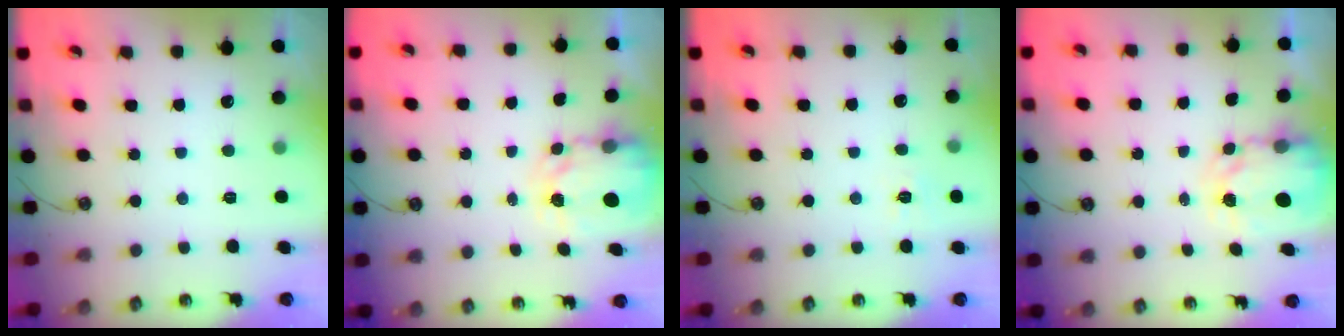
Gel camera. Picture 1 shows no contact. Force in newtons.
{"total": 4.0, "press": 3.9, "slide": 0.3}
{"total": 5.7, "press": 5.7, "slide": 0.6}
{"total": 4.0, "press": 3.9, "slide": 0.3}